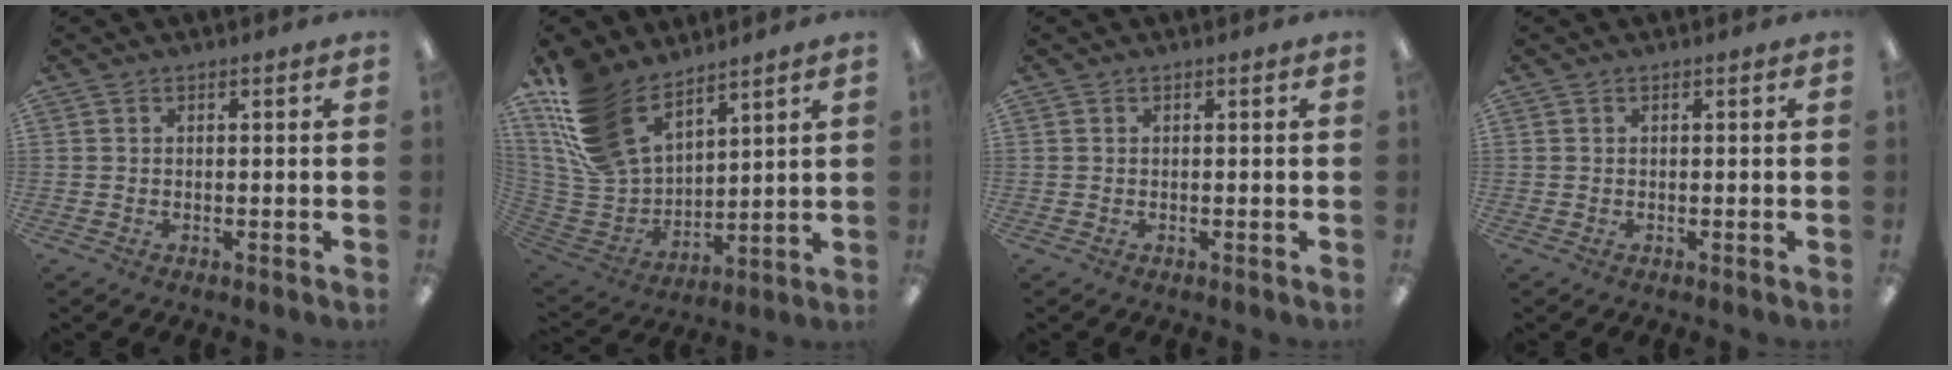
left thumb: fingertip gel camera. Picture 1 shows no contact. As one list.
[{"total": 18.1, "force": [12.8, 9.7, 8.4], "torque": [-0.210, -0.073, 0.243]}, {"total": 0.0}, {"total": 0.0}]